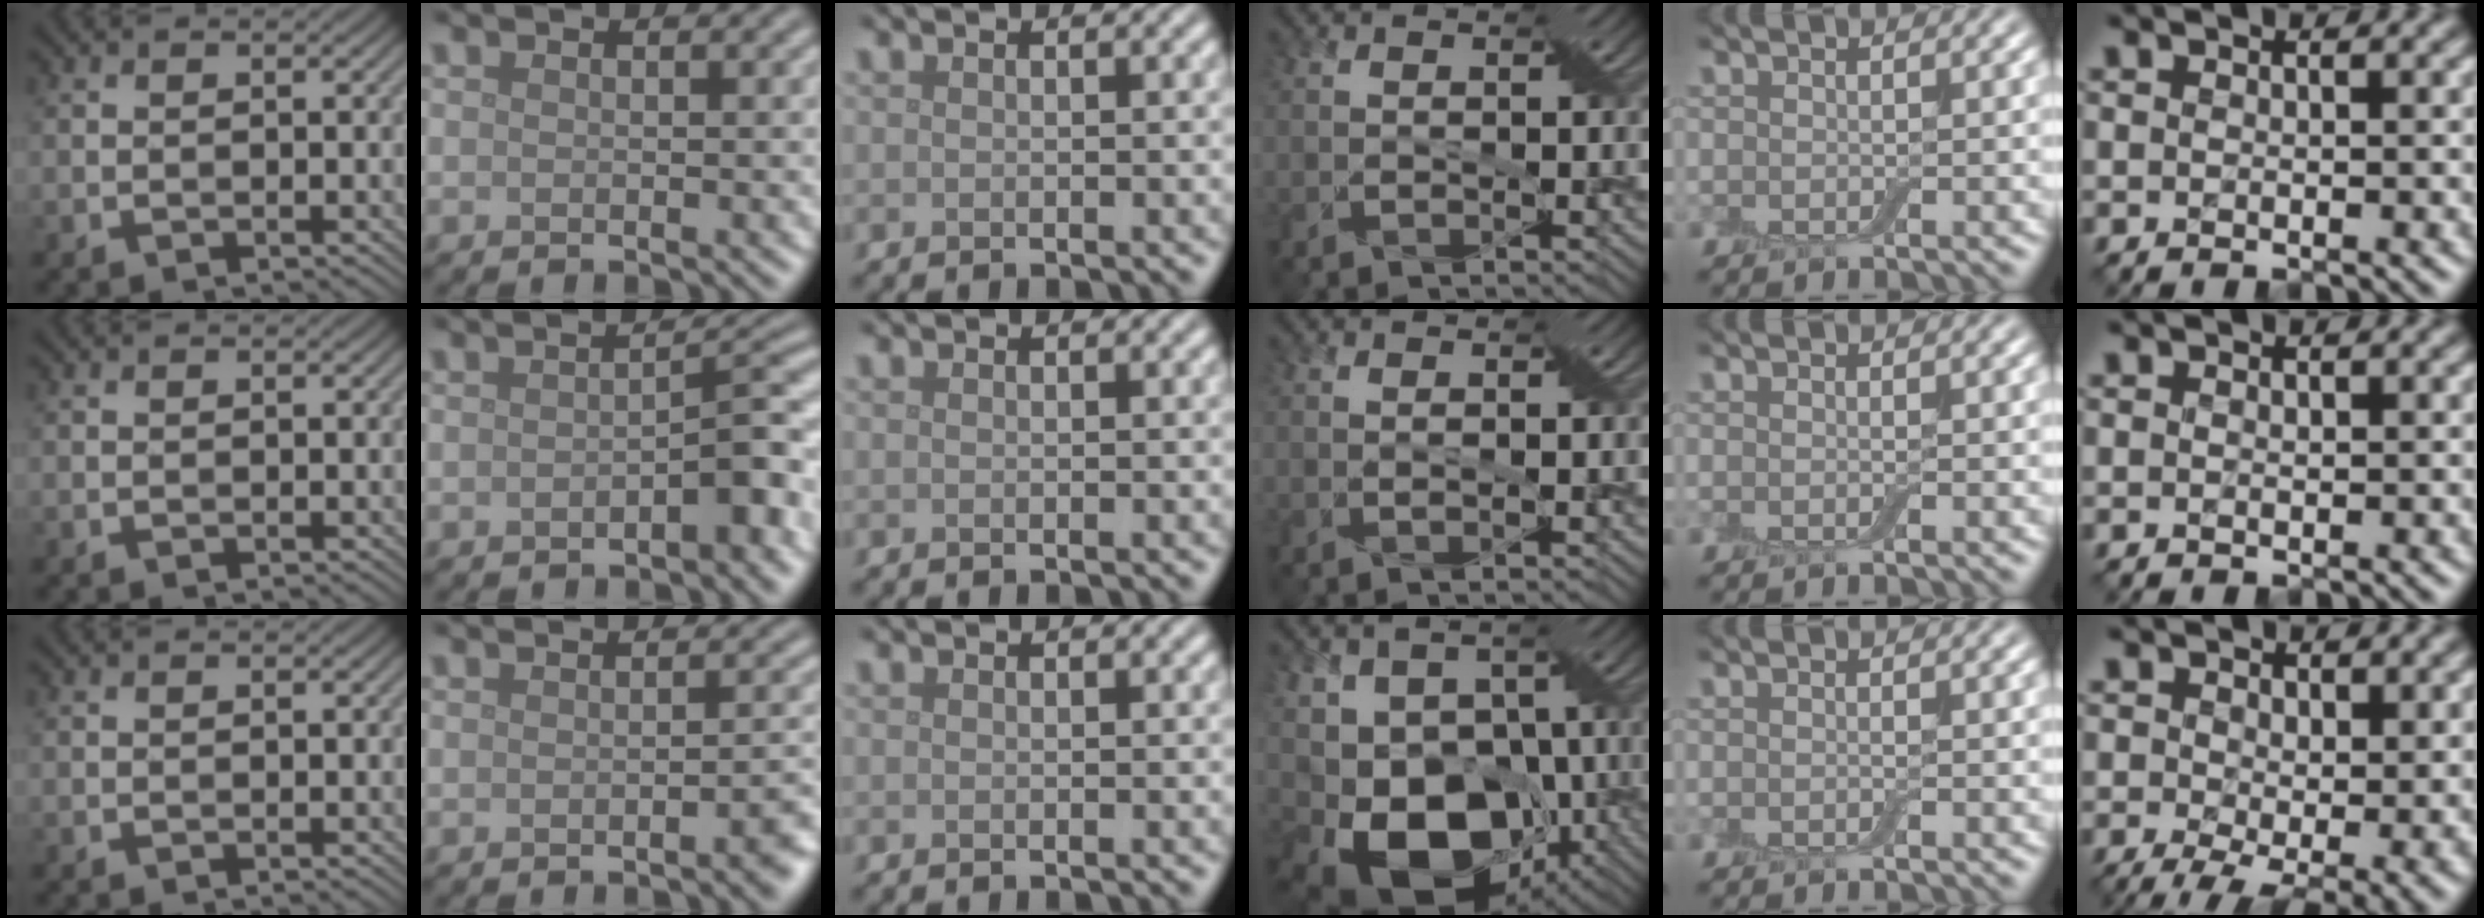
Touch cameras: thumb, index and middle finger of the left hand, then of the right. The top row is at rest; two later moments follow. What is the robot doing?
{"motion": "cut", "object": "cling film"}